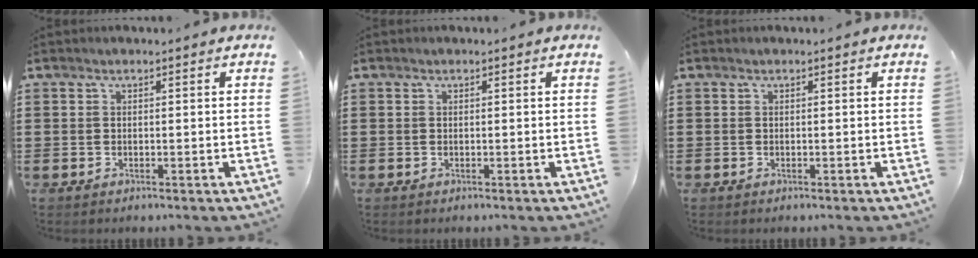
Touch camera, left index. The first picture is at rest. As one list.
[{"total": 0.0}, {"total": 0.0}]